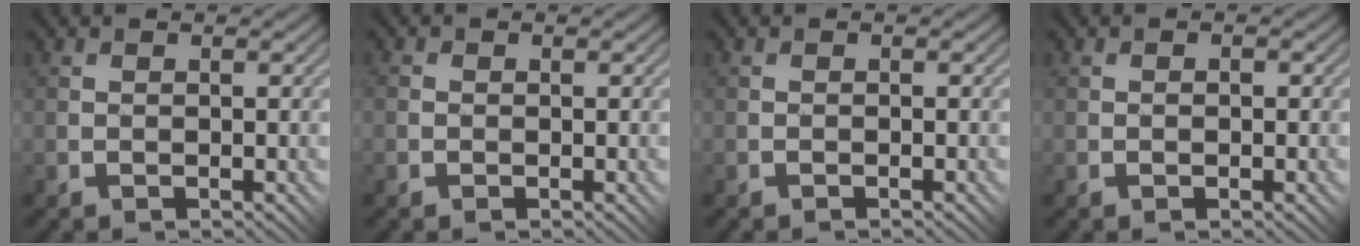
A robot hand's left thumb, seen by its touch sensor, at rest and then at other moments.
{"total": 1.2, "force": [-0.2, 1.1, 0.1], "torque": [0.004, 0.004, -0.012]}
{"total": 0.0}
{"total": 0.7, "force": [-0.2, 0.4, 0.5], "torque": [0.001, 0.005, -0.001]}